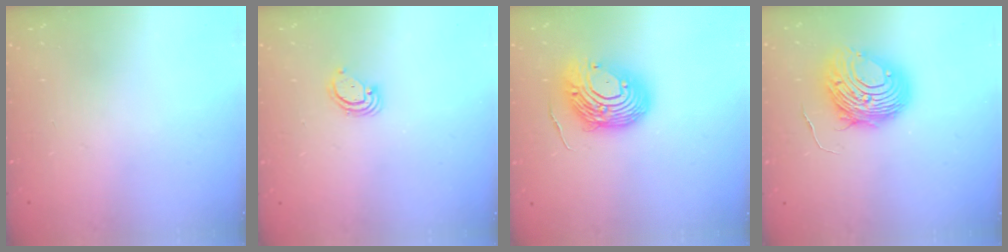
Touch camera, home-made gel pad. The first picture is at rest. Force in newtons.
{"total": 3.2, "press": 3.2, "slide": 0.3}
{"total": 14.3, "press": 14.2, "slide": 1.4}
{"total": 11.0, "press": 11.0, "slide": 0.8}